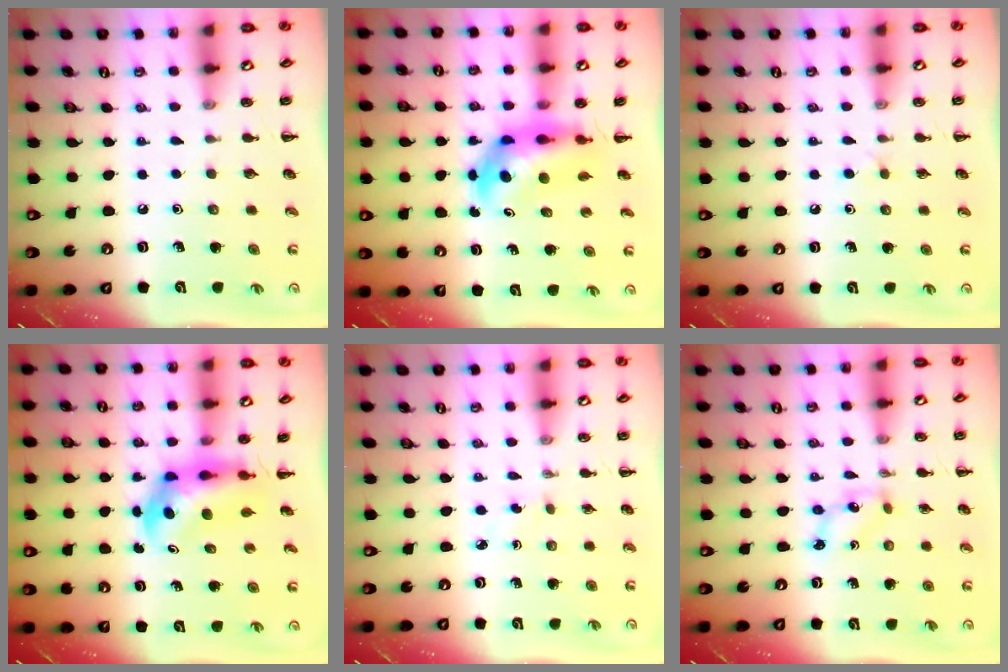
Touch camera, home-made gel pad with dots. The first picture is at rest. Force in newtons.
{"total": 6.9, "press": 6.6, "slide": 2.0}
{"total": 2.5, "press": 2.2, "slide": 1.0}
{"total": 5.5, "press": 5.3, "slide": 1.6}
{"total": 1.3, "press": 1.2, "slide": 0.6}
{"total": 2.1, "press": 2.0, "slide": 0.4}